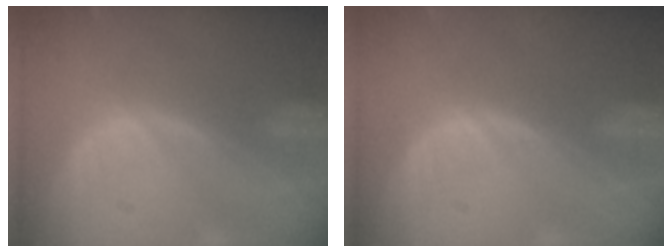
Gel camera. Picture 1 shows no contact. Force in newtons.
{"total": 0.0}